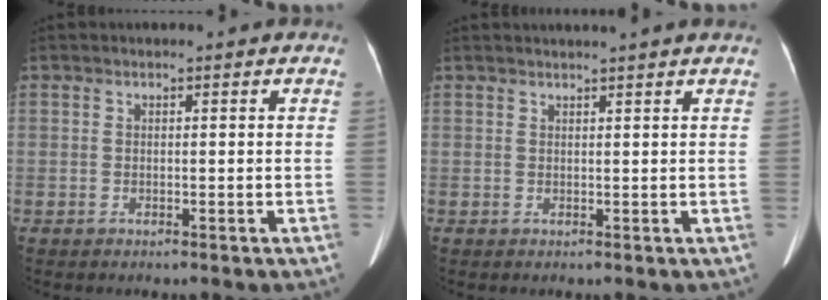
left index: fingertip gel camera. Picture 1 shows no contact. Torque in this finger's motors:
{"motor_torque": [0.26, -0.58, 0.02, 0.06]}